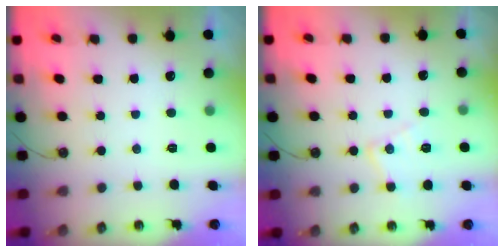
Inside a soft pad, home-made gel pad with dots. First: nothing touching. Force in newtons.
{"total": 9.3, "press": 9.3, "slide": 0.6}